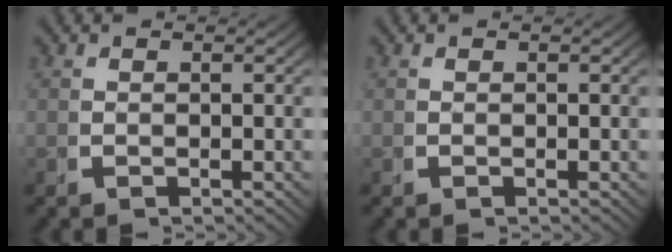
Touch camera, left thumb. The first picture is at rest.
{"total": 0.0}